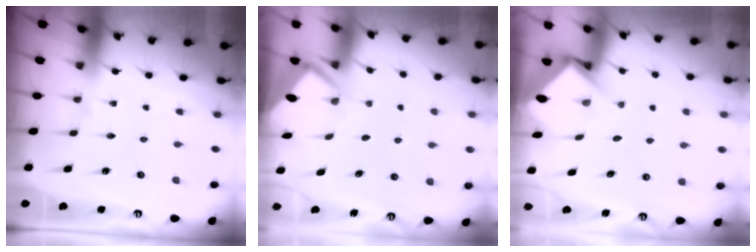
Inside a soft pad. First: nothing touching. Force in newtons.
{"total": 3.7, "press": 3.7, "slide": 0.3}
{"total": 3.5, "press": 3.5, "slide": 0.3}